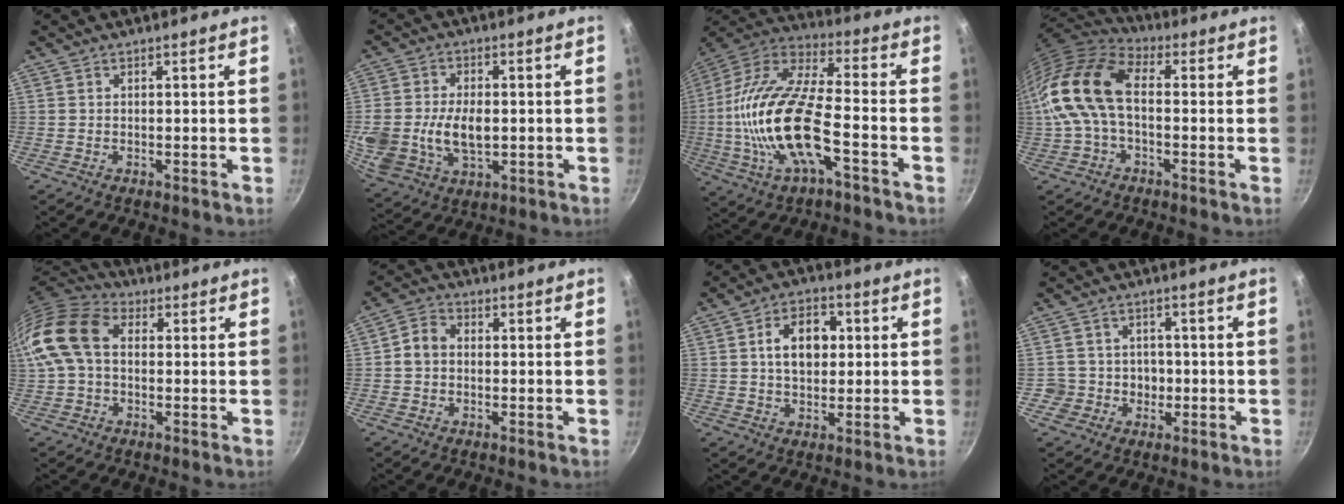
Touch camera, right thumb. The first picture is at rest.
{"total": 14.5, "force": [-0.5, 9.7, 10.8], "torque": [-0.219, -0.001, -0.004]}
{"total": 22.2, "force": [-5.4, 8.8, 19.7], "torque": [-0.388, 0.033, -0.116]}
{"total": 18.0, "force": [-0.3, 10.7, 14.4], "torque": [-0.295, 0.031, -0.024]}
{"total": 14.1, "force": [1.4, 9.7, 10.1], "torque": [-0.187, 0.030, 0.006]}
{"total": 4.7, "force": [-0.1, 3.8, 2.7], "torque": [-0.038, 0.014, -0.015]}
{"total": 9.5, "force": [1.5, 6.6, 6.7], "torque": [-0.078, 0.010, 0.018]}
{"total": 5.4, "force": [-1.0, 5.2, 0.9], "torque": [0.022, 0.020, -0.016]}